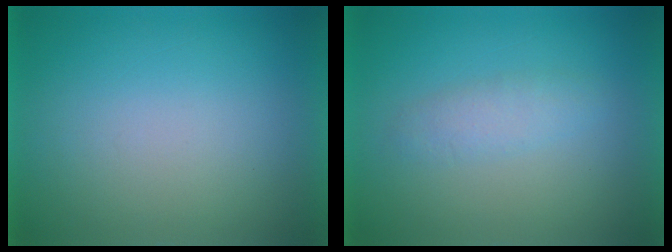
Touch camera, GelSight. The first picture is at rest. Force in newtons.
{"total": 2.3}